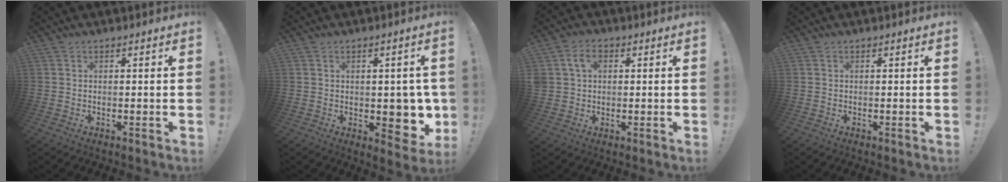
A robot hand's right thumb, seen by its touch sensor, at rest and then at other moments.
{"total": 8.4, "force": [-0.7, 5.6, 6.1], "torque": [-0.054, -0.007, 0.000]}
{"total": 5.9, "force": [2.0, 4.4, 3.3], "torque": [-0.060, 0.009, 0.041]}
{"total": 0.0}